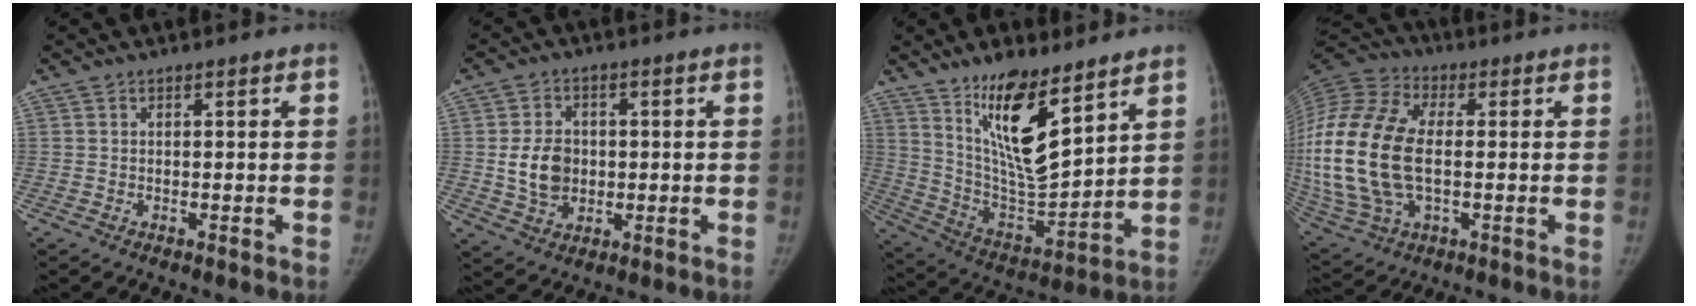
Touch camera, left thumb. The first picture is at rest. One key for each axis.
{"total": 8.3, "fx": -0.1, "fy": 6.6, "fz": 5.0, "tx": -0.067, "ty": -0.001, "tz": 0.002}
{"total": 17.1, "fx": 10.2, "fy": 5.5, "fz": 12.5, "tx": -0.191, "ty": -0.072, "tz": 0.199}
{"total": 26.8, "fx": -0.9, "fy": 15.7, "fz": 21.6, "tx": -0.509, "ty": 0.000, "tz": -0.009}